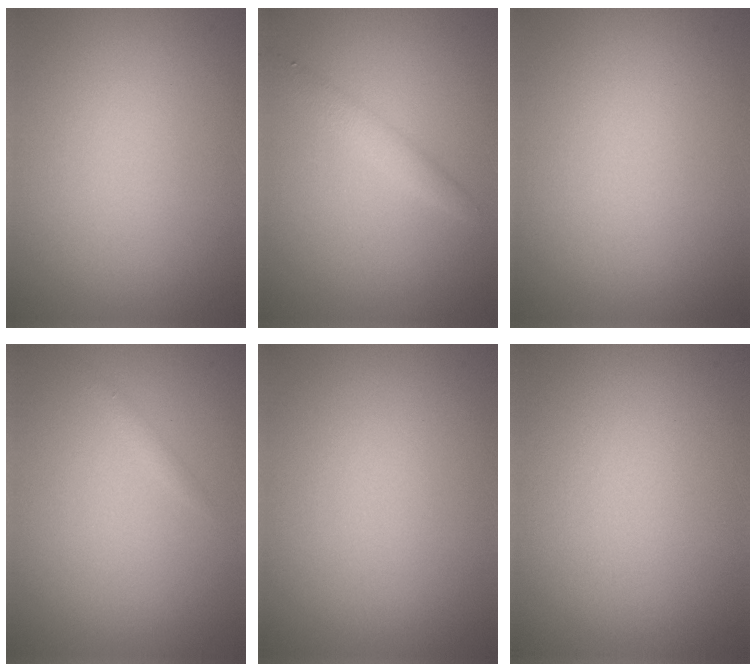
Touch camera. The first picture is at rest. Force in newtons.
{"total": 1.6, "press": 1.6, "slide": 0.0}
{"total": 0.0}
{"total": 0.5, "press": 0.5, "slide": 0.0}
{"total": 0.0}
{"total": 0.0}